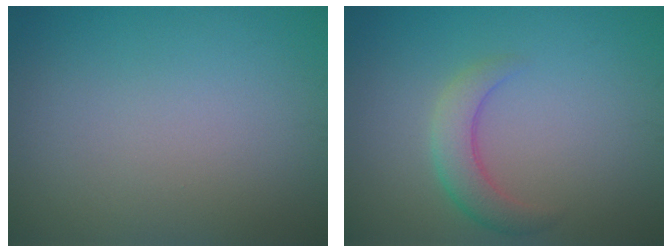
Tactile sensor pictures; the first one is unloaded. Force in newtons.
{"total": 2.9, "press": 2.9, "slide": 0.1}